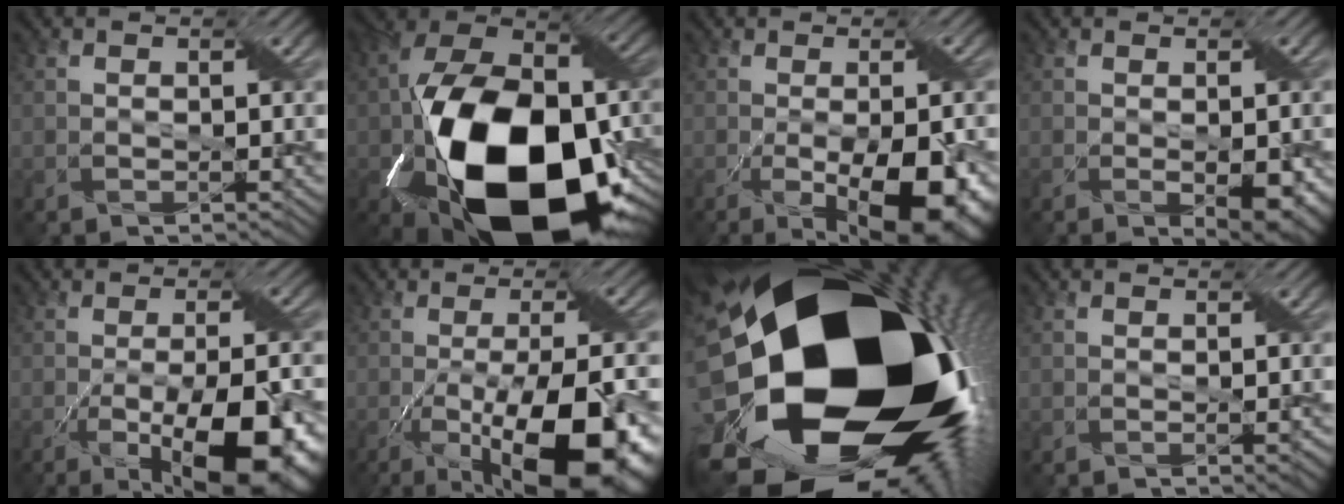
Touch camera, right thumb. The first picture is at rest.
{"total": 22.0, "force": [-6.7, 13.0, 16.4], "torque": [-0.340, -0.044, -0.088]}
{"total": 11.2, "force": [-4.0, 4.4, 9.4], "torque": [-0.148, -0.035, -0.041]}
{"total": 4.2, "force": [-1.2, 1.9, 3.6], "torque": [-0.061, -0.017, -0.008]}
{"total": 14.5, "force": [-6.0, 5.0, 12.2], "torque": [-0.179, -0.017, -0.084]}
{"total": 16.9, "force": [-6.7, 5.6, 14.4], "torque": [-0.229, -0.017, -0.096]}
{"total": 24.0, "force": [-3.5, 16.5, 17.1], "torque": [-0.313, -0.081, -0.058]}
{"total": 0.8, "force": [-0.3, 0.2, 0.8], "torque": [-0.011, -0.002, -0.002]}